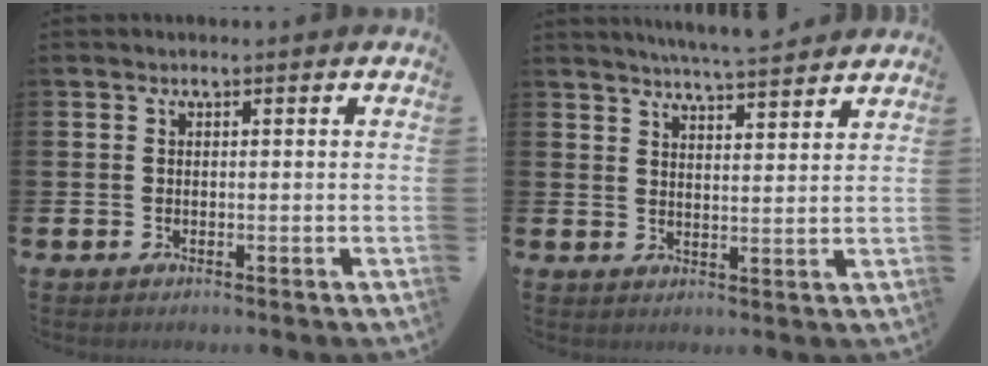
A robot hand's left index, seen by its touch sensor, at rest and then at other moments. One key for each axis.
{"total": 5.5, "fx": 5.4, "fy": -0.6, "fz": 0.7, "tx": -0.022, "ty": -0.032, "tz": 0.095}